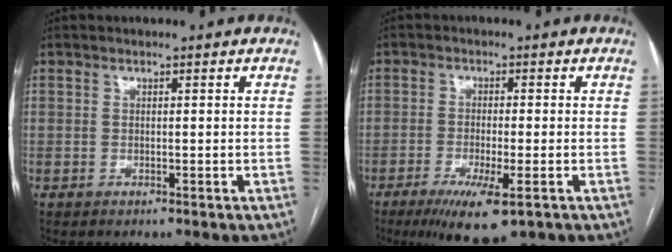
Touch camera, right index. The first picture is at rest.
{"total": 8.4, "force": [-4.5, 1.4, 6.9], "torque": [-0.122, -0.022, -0.070]}